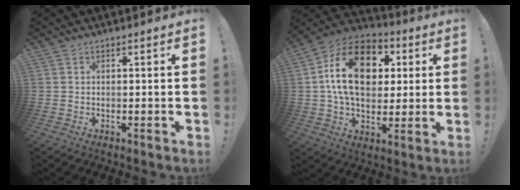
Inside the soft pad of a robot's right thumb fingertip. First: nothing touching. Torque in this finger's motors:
{"motor_torque": [1.57, 3.44, 0.67, -0.06, 0.20]}